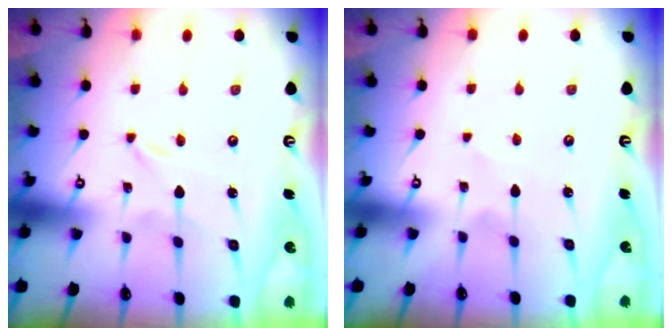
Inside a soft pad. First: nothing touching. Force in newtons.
{"total": 0.8, "press": 0.8, "slide": 0.2}